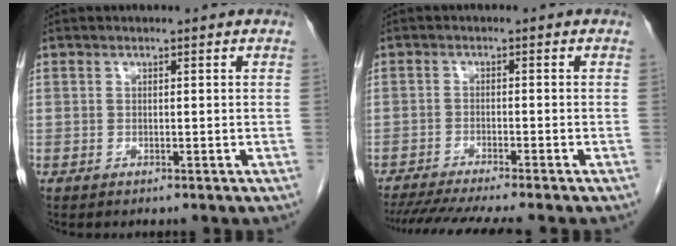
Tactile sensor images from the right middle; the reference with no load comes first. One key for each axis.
{"total": 11.3, "fx": -9.9, "fy": -0.4, "fz": 5.5, "tx": -0.070, "ty": -0.022, "tz": -0.149}